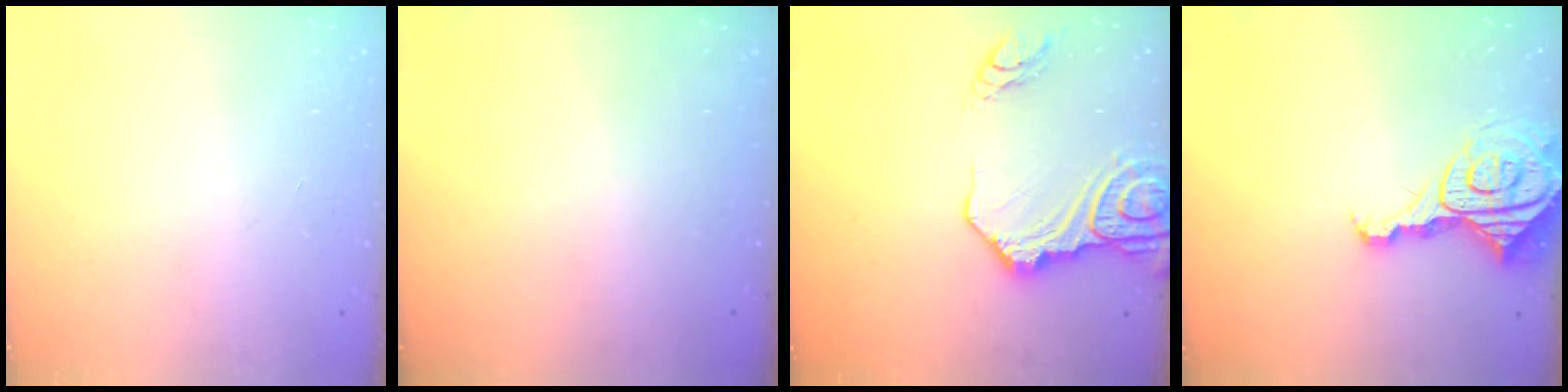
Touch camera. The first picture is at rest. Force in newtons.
{"total": 0.0}
{"total": 14.5, "press": 14.4, "slide": 2.0}
{"total": 10.1, "press": 10.0, "slide": 0.9}